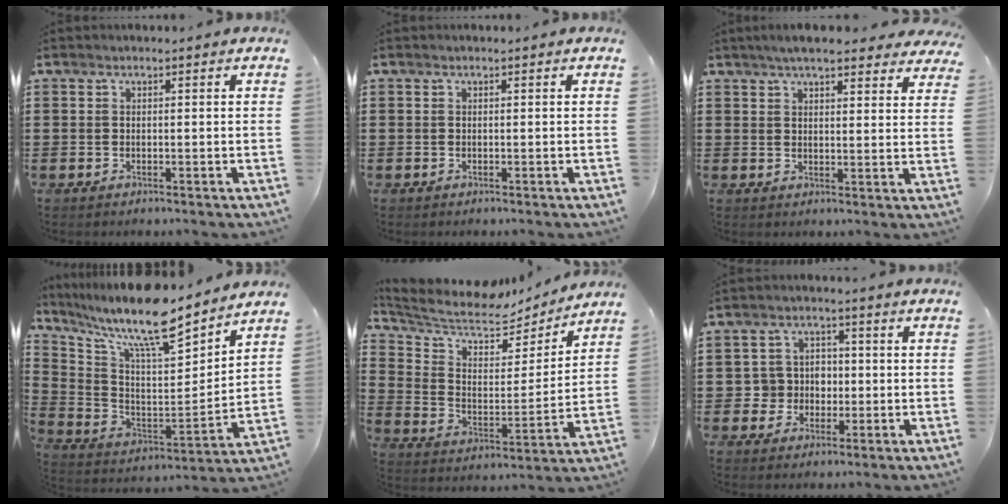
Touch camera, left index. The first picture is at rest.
{"total": 0.0}
{"total": 5.3, "force": [4.8, 0.9, 2.1], "torque": [-0.054, -0.006, 0.088]}
{"total": 11.7, "force": [9.9, 1.3, 6.2], "torque": [-0.149, -0.070, 0.164]}
{"total": 6.5, "force": [6.0, 1.8, 1.9], "torque": [-0.070, -0.045, 0.101]}
{"total": 4.5, "force": [-0.4, 4.3, 1.2], "torque": [-0.033, 0.009, -0.011]}